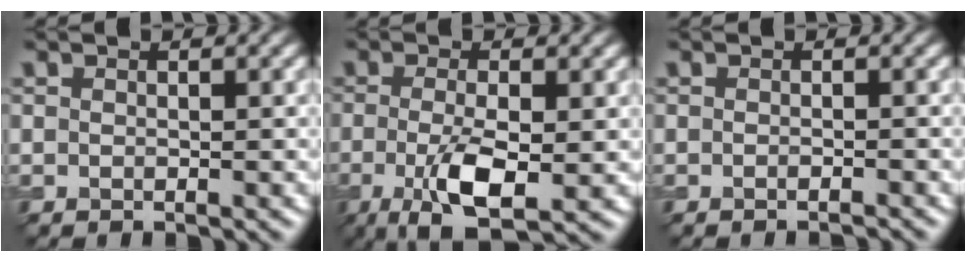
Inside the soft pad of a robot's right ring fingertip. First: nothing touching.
{"total": 6.0, "force": [-1.5, 1.8, 5.5], "torque": [-0.114, -0.014, -0.028]}
{"total": 0.9, "force": [-0.7, 0.1, 0.5], "torque": [-0.003, -0.001, -0.014]}